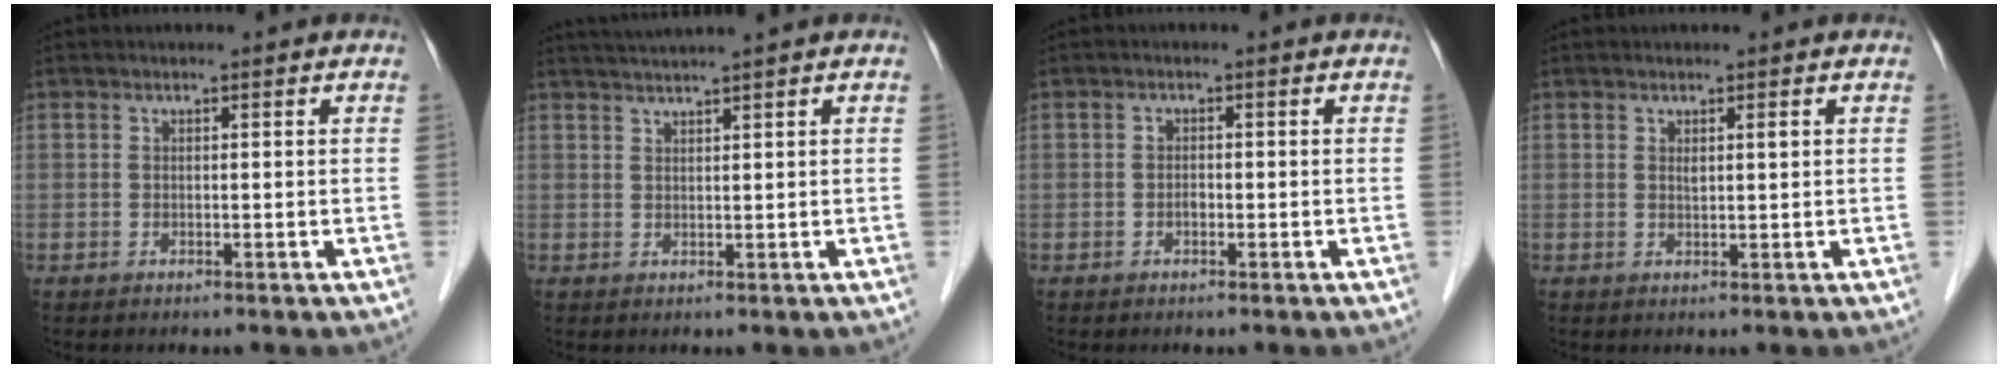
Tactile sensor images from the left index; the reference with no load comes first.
{"total": 3.9, "force": [3.4, -1.2, 1.6], "torque": [-0.023, 0.017, 0.064]}
{"total": 0.8, "force": [-0.5, 0.5, 0.5], "torque": [-0.008, 0.003, -0.011]}
{"total": 1.1, "force": [0.5, 0.0, 1.0], "torque": [-0.021, 0.001, 0.008]}